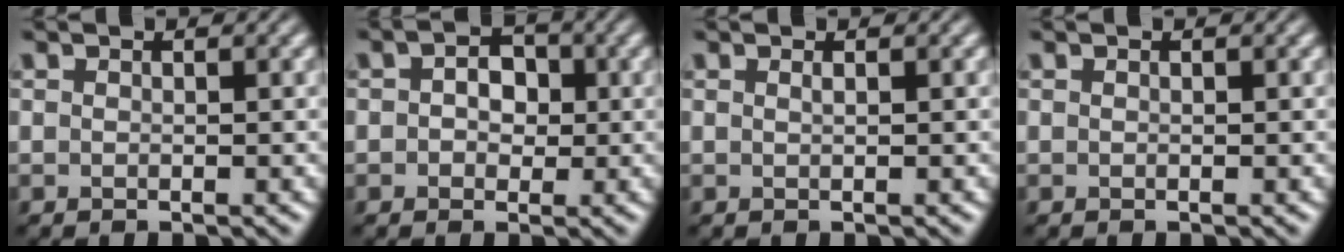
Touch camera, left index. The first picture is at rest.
{"total": 3.0, "force": [0.3, 2.3, 1.9], "torque": [-0.019, 0.004, -0.009]}
{"total": 0.5, "force": [0.2, 0.2, 0.4], "torque": [-0.004, 0.002, 0.003]}
{"total": 0.0}